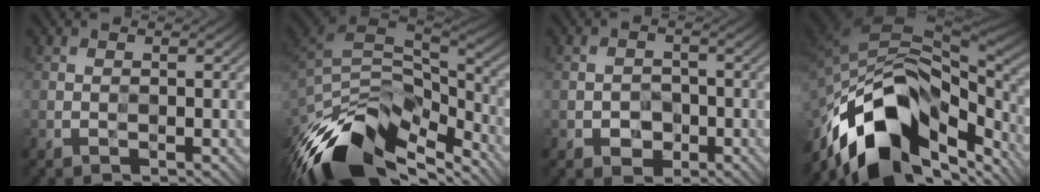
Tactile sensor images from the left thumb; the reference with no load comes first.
{"total": 14.9, "force": [-11.2, 6.7, 7.3], "torque": [-0.194, -0.028, -0.182]}
{"total": 1.9, "force": [-1.1, 1.6, 0.0], "torque": [0.007, -0.001, -0.022]}
{"total": 15.6, "force": [-10.2, 7.8, 8.8], "torque": [-0.165, -0.020, -0.181]}